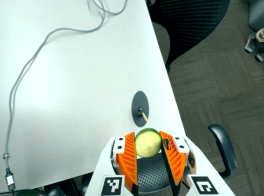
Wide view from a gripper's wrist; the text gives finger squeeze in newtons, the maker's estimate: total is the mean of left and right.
{"total": 9.1, "left": 9.8, "right": 8.5}